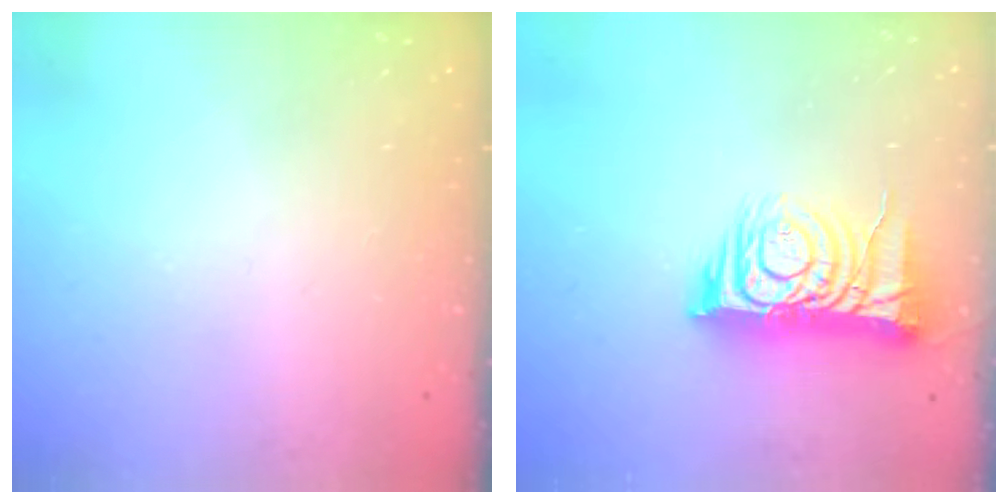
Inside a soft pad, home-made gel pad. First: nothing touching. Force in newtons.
{"total": 12.2, "press": 12.1, "slide": 1.3}